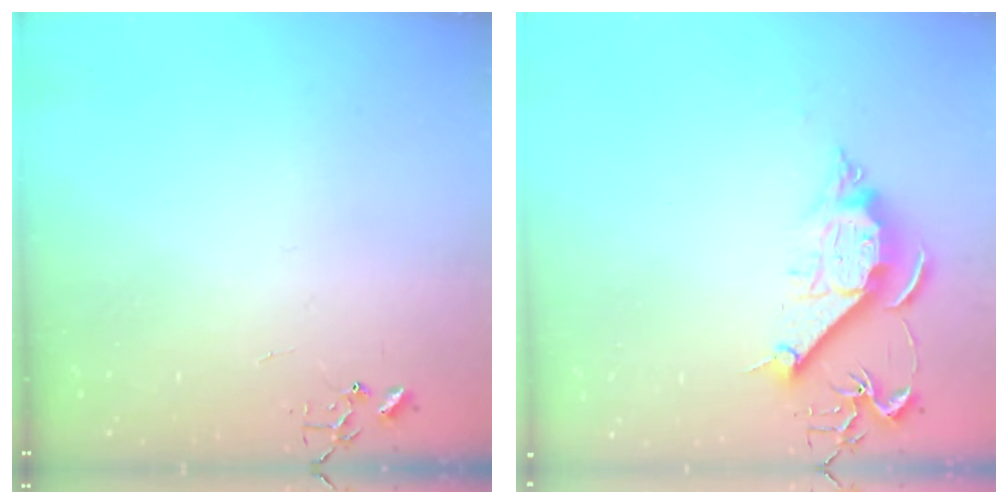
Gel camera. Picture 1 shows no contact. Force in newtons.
{"total": 10.9, "press": 10.9, "slide": 0.7}